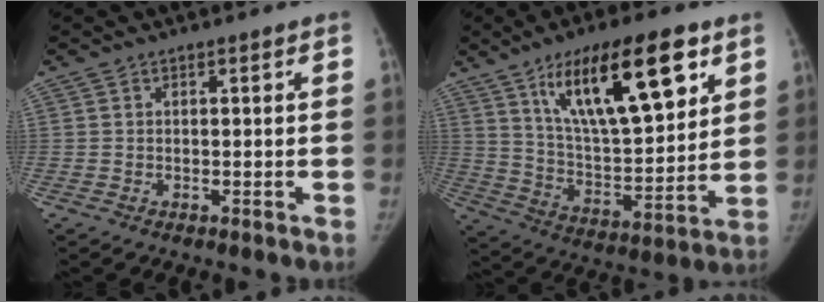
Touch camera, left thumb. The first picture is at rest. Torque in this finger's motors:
{"motor_torque": [0.91, 1.06, 1.65, -1.12, 0.18]}